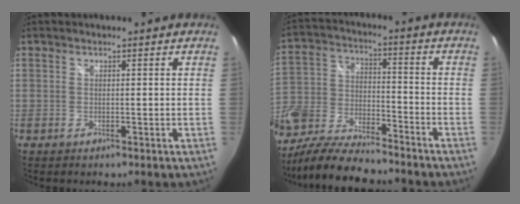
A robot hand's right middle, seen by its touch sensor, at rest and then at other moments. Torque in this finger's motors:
{"motor_torque": [1.09, -1.05, 0.84, 0.21]}